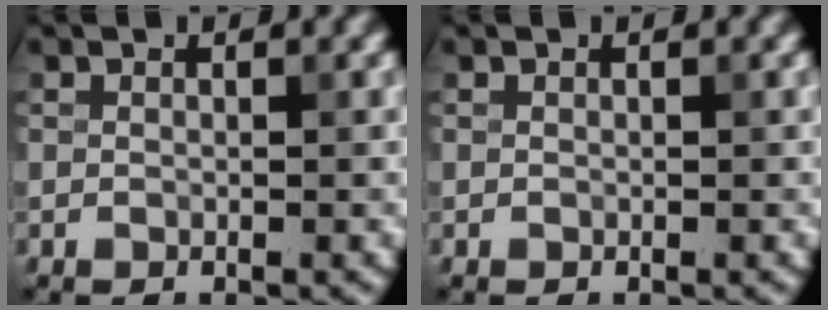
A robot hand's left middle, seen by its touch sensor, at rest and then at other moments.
{"total": 0.0}